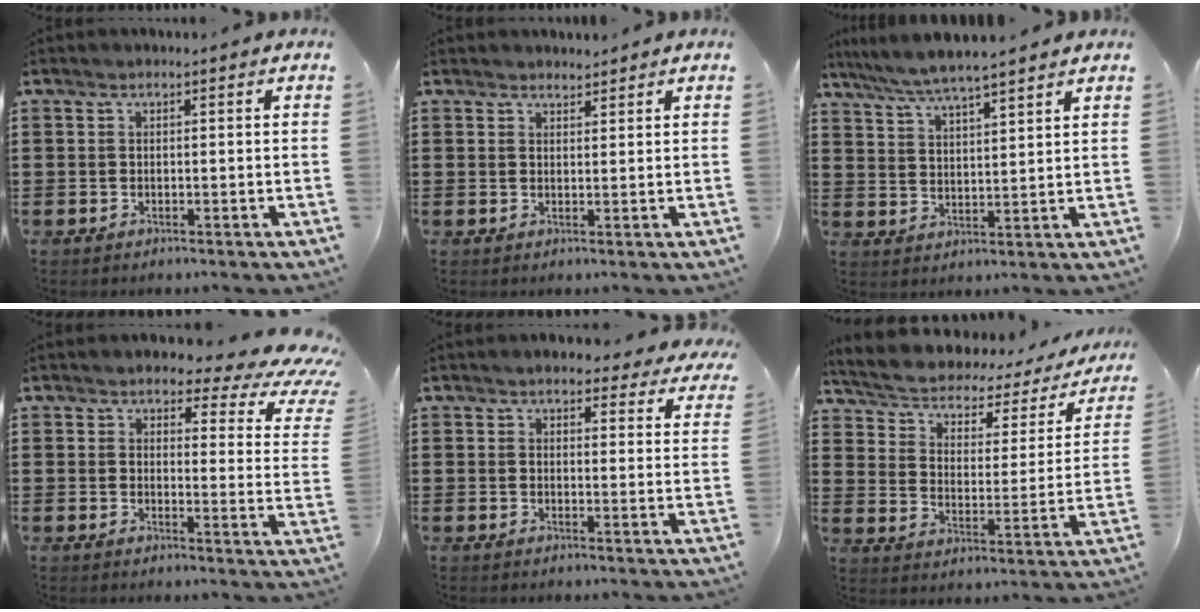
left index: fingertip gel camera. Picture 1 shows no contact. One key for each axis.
{"total": 1.4, "fx": 1.3, "fy": 0.3, "fz": 0.0, "tx": -0.003, "ty": 0.001, "tz": 0.027}
{"total": 5.2, "fx": 4.7, "fy": -0.2, "fz": 2.1, "tx": -0.058, "ty": -0.022, "tz": 0.082}
{"total": 4.9, "fx": 3.4, "fy": 1.5, "fz": 3.1, "tx": -0.063, "ty": -0.024, "tz": 0.051}
{"total": 3.7, "fx": 3.5, "fy": 0.7, "fz": 1.1, "tx": -0.024, "ty": -0.013, "tz": 0.062}
{"total": 3.4, "fx": 2.2, "fy": 1.8, "fz": 1.9, "tx": -0.053, "ty": -0.024, "tz": 0.028}